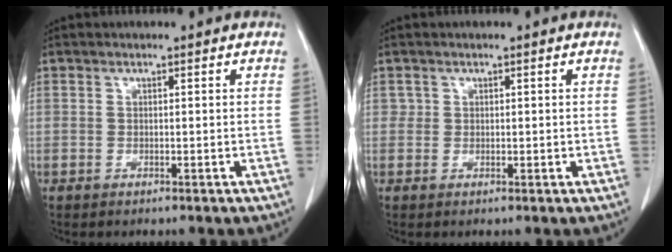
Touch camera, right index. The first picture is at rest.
{"total": 1.3, "force": [0.5, 1.2, 0.2], "torque": [0.009, 0.000, 0.005]}